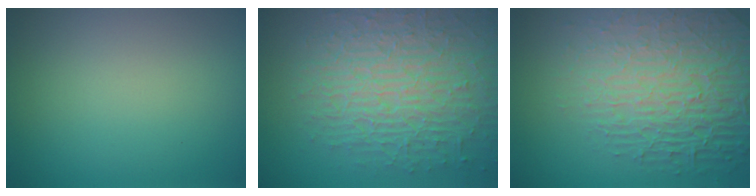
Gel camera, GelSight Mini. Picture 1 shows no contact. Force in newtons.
{"total": 9.0, "press": 6.3, "slide": 6.4}
{"total": 8.4, "press": 5.9, "slide": 6.0}